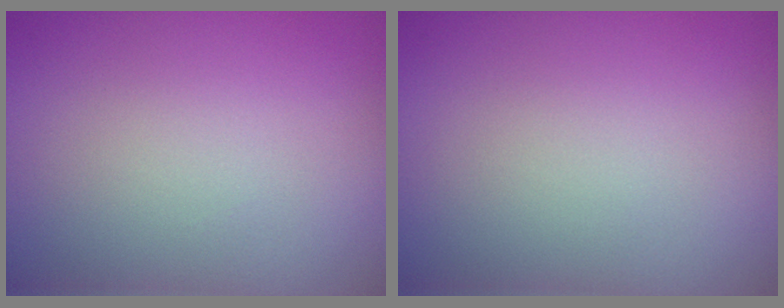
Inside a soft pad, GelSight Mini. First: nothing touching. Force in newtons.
{"total": 0.0}